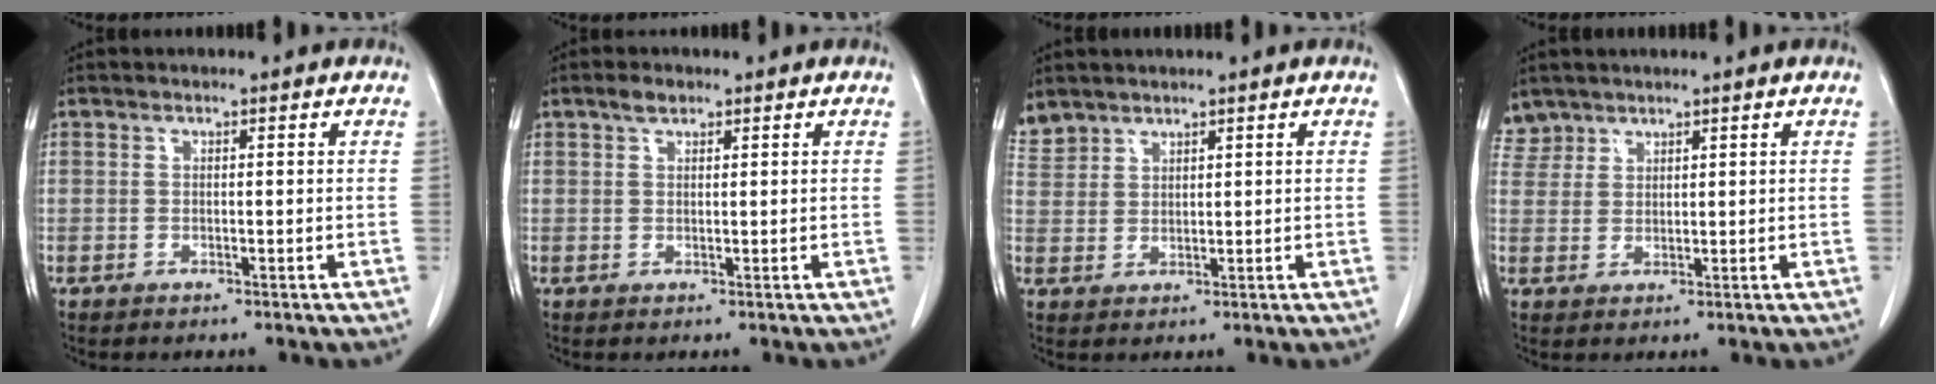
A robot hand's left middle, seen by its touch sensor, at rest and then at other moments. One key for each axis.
{"total": 1.8, "fx": 1.3, "fy": 0.8, "fz": 0.9, "tx": -0.020, "ty": 0.004, "tz": 0.022}
{"total": 3.6, "fx": 3.3, "fy": 1.4, "fz": 0.0, "tx": -0.004, "ty": 0.011, "tz": 0.073}
{"total": 3.2, "fx": 2.7, "fy": 1.5, "fz": -0.5, "tx": 0.016, "ty": 0.008, "tz": 0.056}